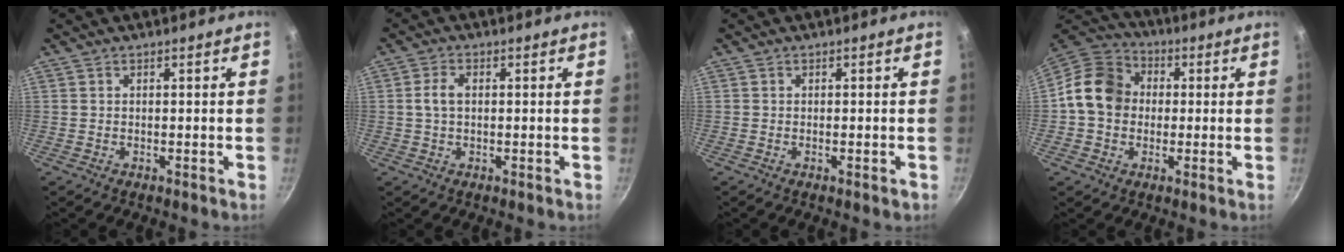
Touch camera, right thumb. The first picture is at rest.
{"total": 3.4, "force": [0.2, 2.1, 2.6], "torque": [-0.053, 0.011, 0.002]}
{"total": 1.2, "force": [-0.5, 0.2, 1.0], "torque": [-0.022, 0.002, -0.011]}
{"total": 12.2, "force": [0.4, 10.3, 6.4], "torque": [-0.081, 0.025, -0.012]}